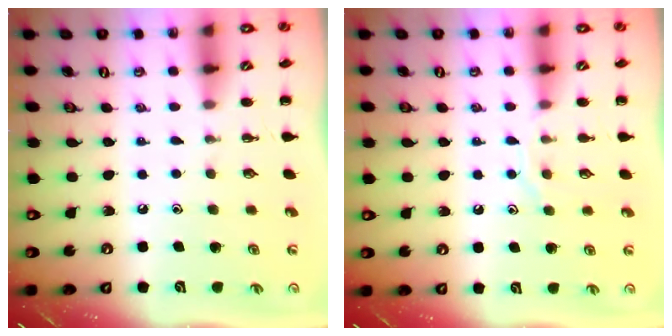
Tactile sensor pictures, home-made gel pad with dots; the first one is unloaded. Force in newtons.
{"total": 6.8, "press": 6.8, "slide": 0.8}